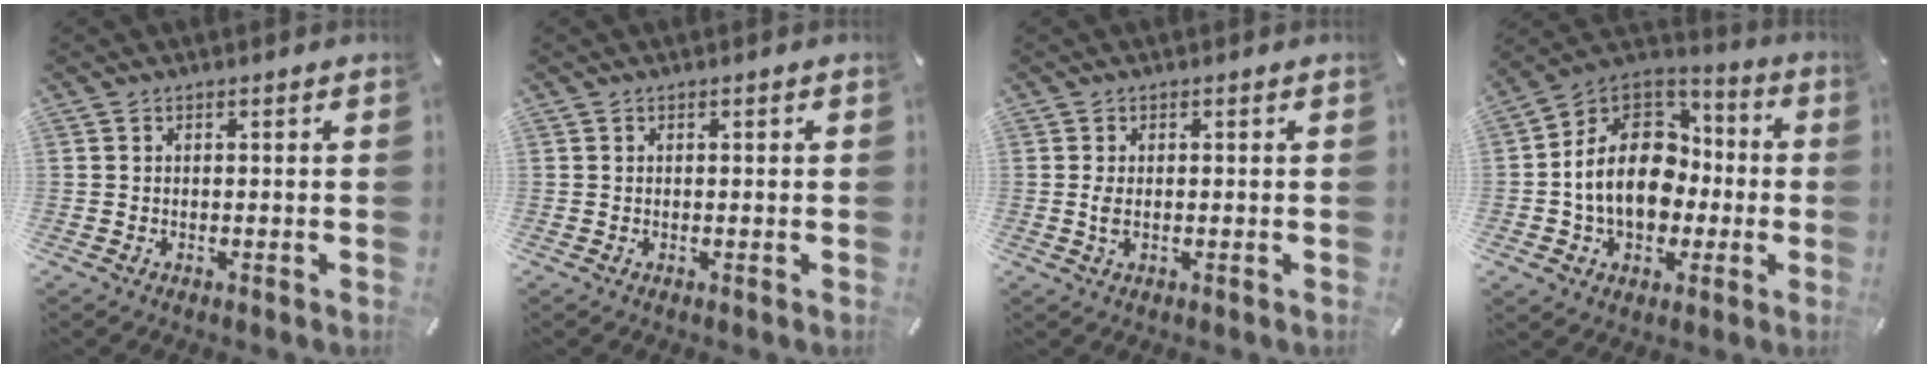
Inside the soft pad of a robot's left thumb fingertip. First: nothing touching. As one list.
[{"total": 0.0}, {"total": 2.4, "force": [0.0, 1.0, 2.2], "torque": [-0.050, -0.002, -0.004]}, {"total": 16.7, "force": [-1.9, 13.5, 9.7], "torque": [-0.197, 0.010, -0.033]}]